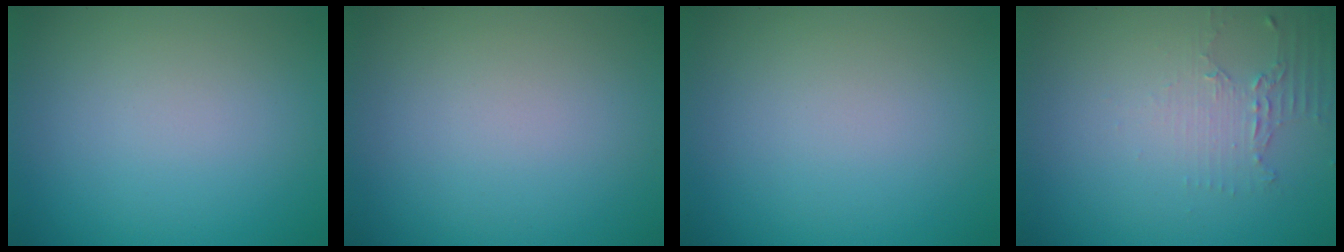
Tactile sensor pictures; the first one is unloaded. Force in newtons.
{"total": 0.0}
{"total": 0.0}
{"total": 2.0, "press": 1.5, "slide": 1.3}